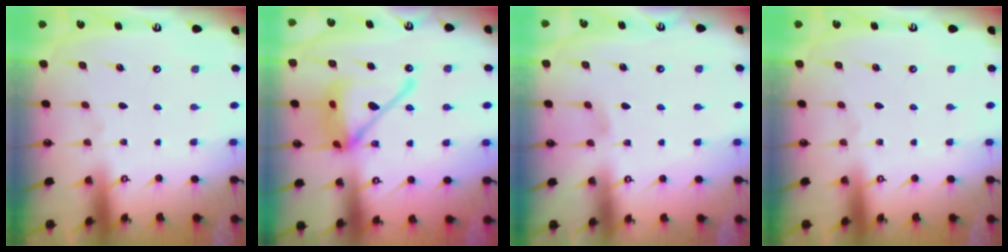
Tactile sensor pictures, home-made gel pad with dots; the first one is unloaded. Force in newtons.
{"total": 17.8, "press": 17.7, "slide": 2.0}
{"total": 2.9, "press": 2.9, "slide": 0.5}
{"total": 0.0}